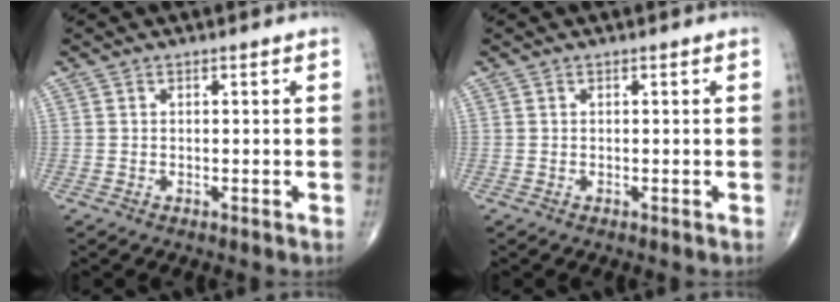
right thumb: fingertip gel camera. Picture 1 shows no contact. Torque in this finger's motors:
{"motor_torque": [0.00, 0.00, 0.00, 0.00, 0.00]}